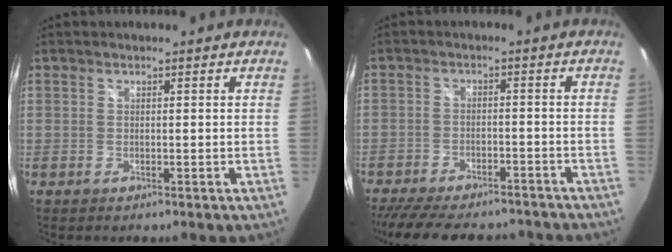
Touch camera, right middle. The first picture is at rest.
{"total": 18.0, "force": [-15.0, 6.2, 7.8], "torque": [-0.175, -0.010, -0.211]}